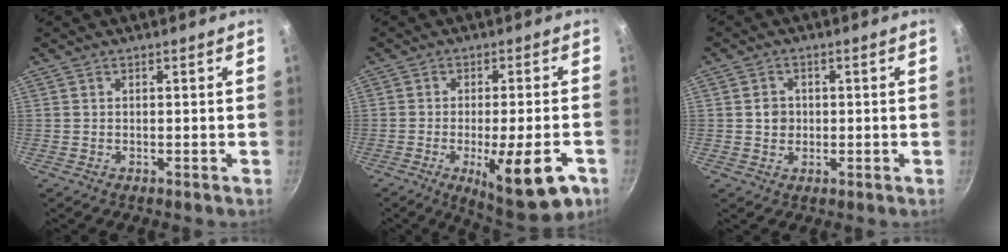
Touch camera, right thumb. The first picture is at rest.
{"total": 14.5, "force": [-5.9, 3.8, 12.7], "torque": [-0.158, 0.005, -0.077]}
{"total": 3.0, "force": [0.1, 2.8, 1.2], "torque": [-0.005, 0.005, -0.001]}